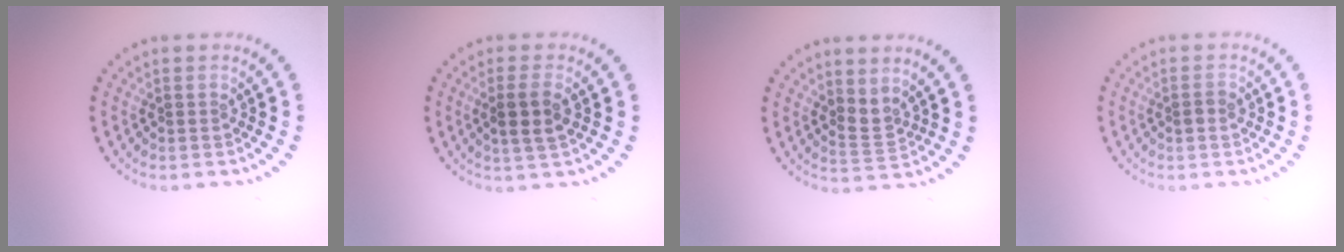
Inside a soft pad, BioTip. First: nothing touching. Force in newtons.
{"total": 2.4, "press": 2.3, "slide": 0.8}
{"total": 1.6, "press": 1.2, "slide": 1.0}
{"total": 0.9, "press": 0.9, "slide": 0.3}